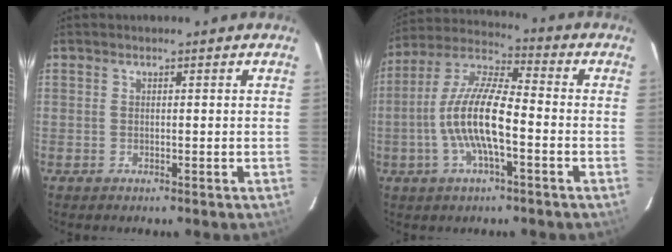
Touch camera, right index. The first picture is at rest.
{"total": 13.1, "force": [-3.3, 3.4, 12.2], "torque": [-0.246, 0.003, -0.067]}